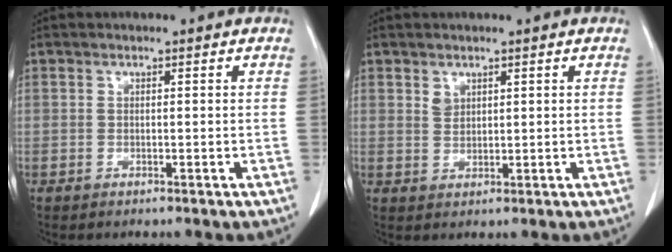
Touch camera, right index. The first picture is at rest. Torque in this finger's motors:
{"motor_torque": [0.00, 0.08, 0.00, 0.00]}